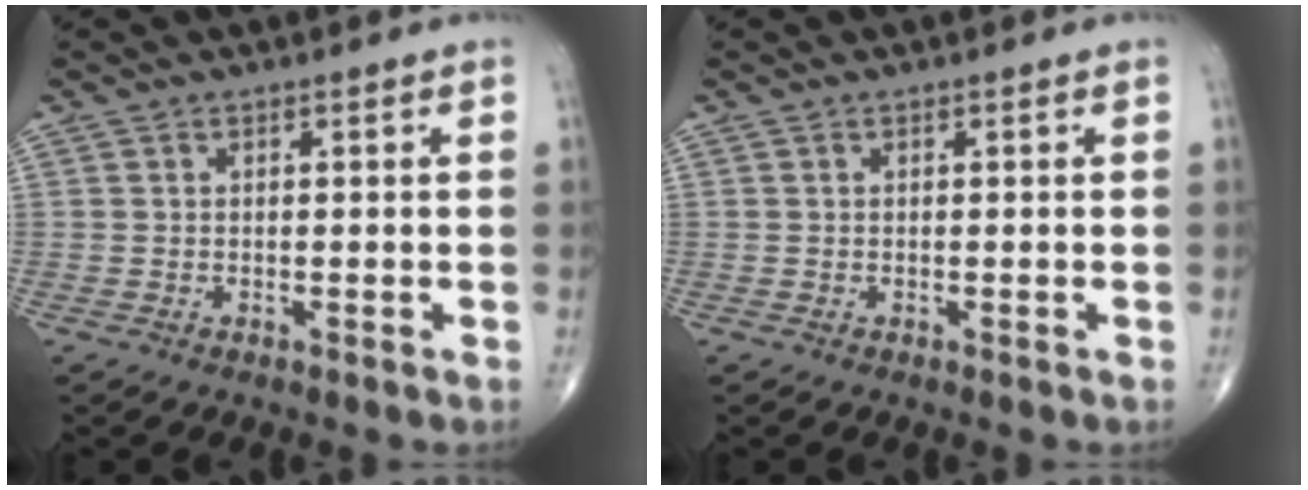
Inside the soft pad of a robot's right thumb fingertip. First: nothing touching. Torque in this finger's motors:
{"motor_torque": [0.01, 0.00, -0.01, -0.01, 0.00]}